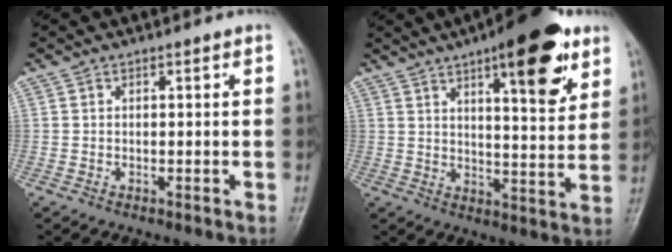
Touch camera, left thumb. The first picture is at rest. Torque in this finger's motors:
{"motor_torque": [2.01, 1.25, 1.45, -1.32, 0.09]}